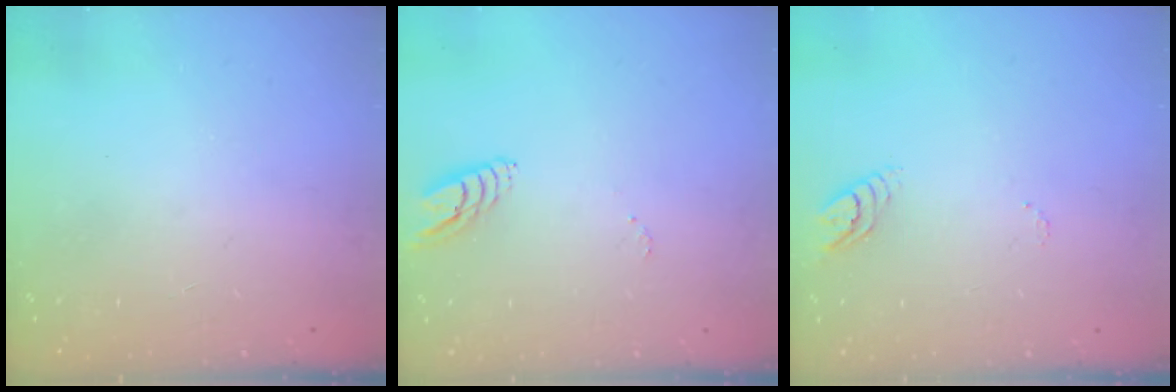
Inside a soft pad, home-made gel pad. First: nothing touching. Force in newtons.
{"total": 5.9, "press": 5.8, "slide": 0.7}
{"total": 3.6, "press": 3.6, "slide": 0.3}